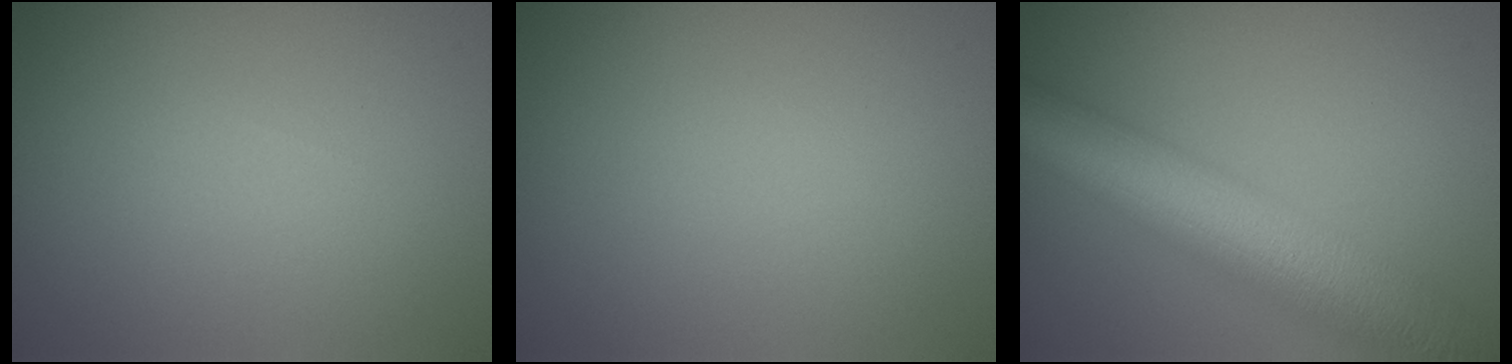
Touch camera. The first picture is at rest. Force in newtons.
{"total": 0.0}
{"total": 11.4, "press": 11.4, "slide": 0.5}